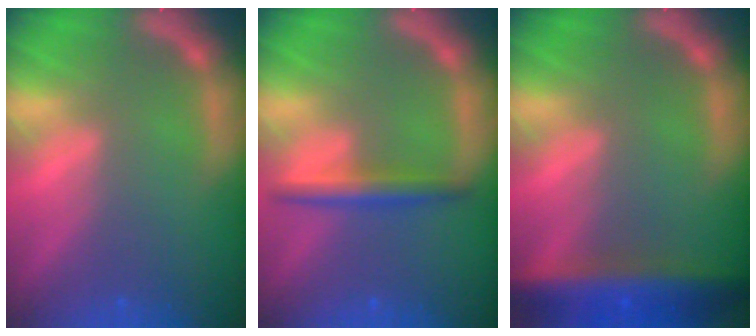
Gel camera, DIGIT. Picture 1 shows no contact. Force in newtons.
{"total": 3.0}
{"total": 7.5}